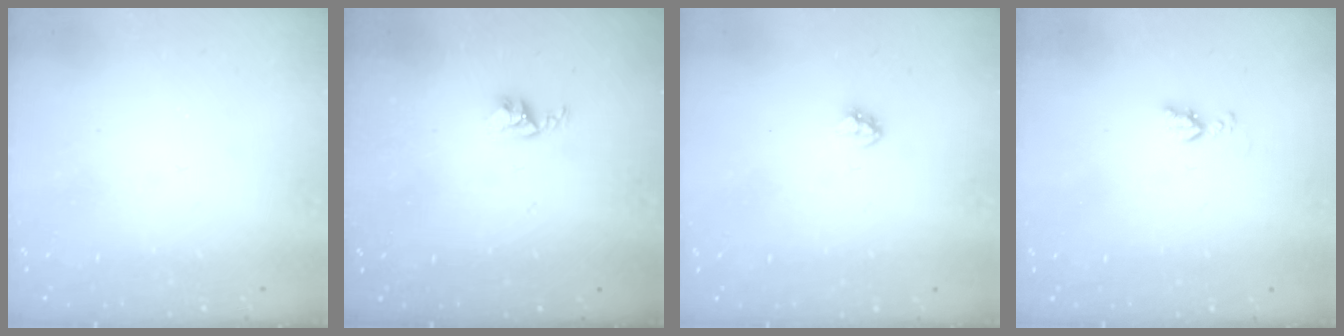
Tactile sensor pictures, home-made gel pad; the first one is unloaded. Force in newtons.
{"total": 2.9, "press": 2.9, "slide": 0.4}
{"total": 2.9, "press": 2.9, "slide": 0.2}
{"total": 4.5, "press": 4.5, "slide": 0.6}